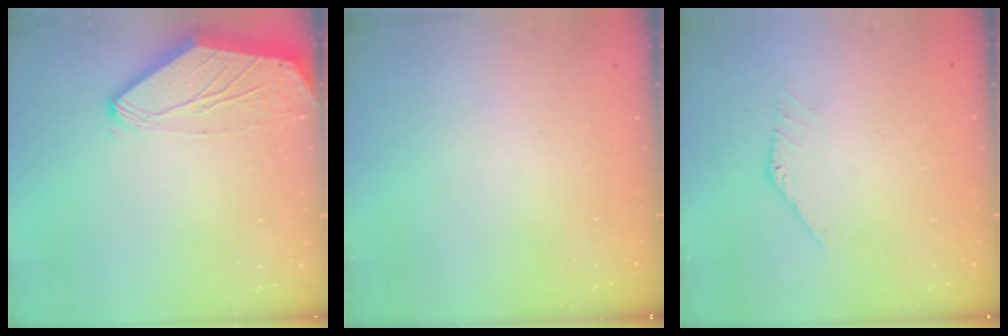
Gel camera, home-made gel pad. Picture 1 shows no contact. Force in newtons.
{"total": 0.0}
{"total": 0.5, "press": 0.5, "slide": 0.2}